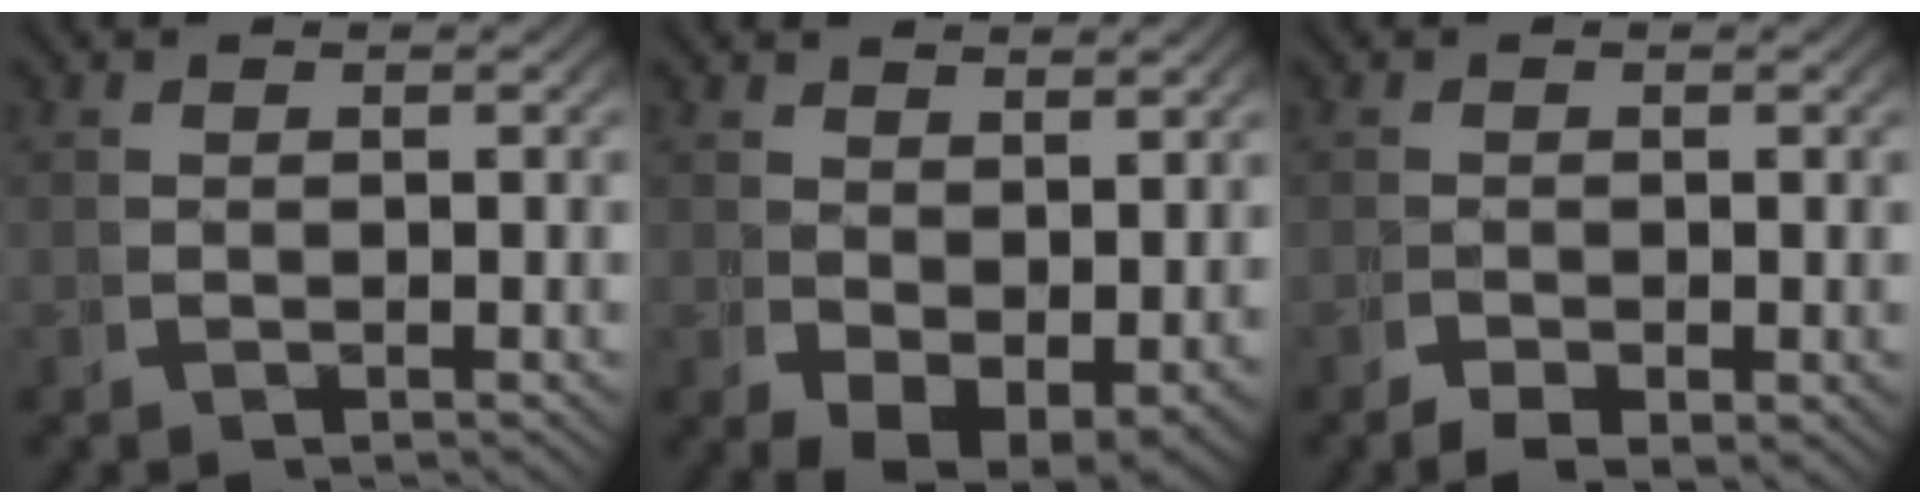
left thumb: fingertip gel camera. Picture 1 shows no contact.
{"total": 4.7, "force": [-0.5, 3.4, 3.3], "torque": [-0.047, -0.037, 0.015]}
{"total": 0.9, "force": [-0.6, 0.1, 0.6], "torque": [0.005, -0.006, -0.012]}